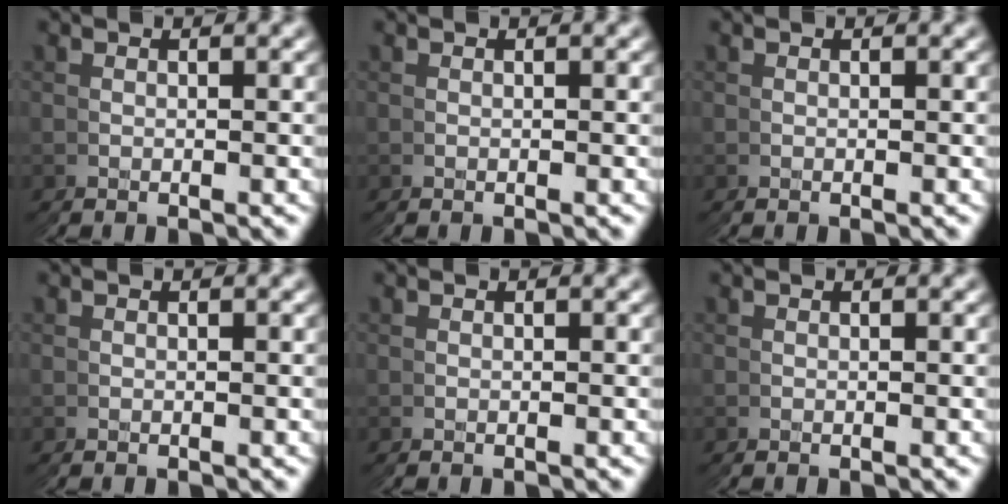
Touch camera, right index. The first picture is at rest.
{"total": 0.0}
{"total": 0.0}
{"total": 0.0}
{"total": 0.0}
{"total": 0.0}